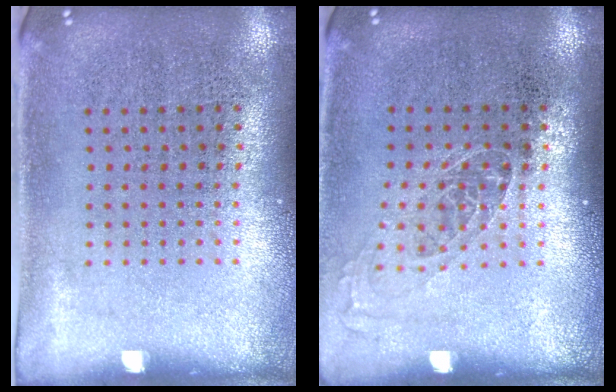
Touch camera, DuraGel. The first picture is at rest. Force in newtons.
{"total": 1.0, "press": 0.9, "slide": 0.5}